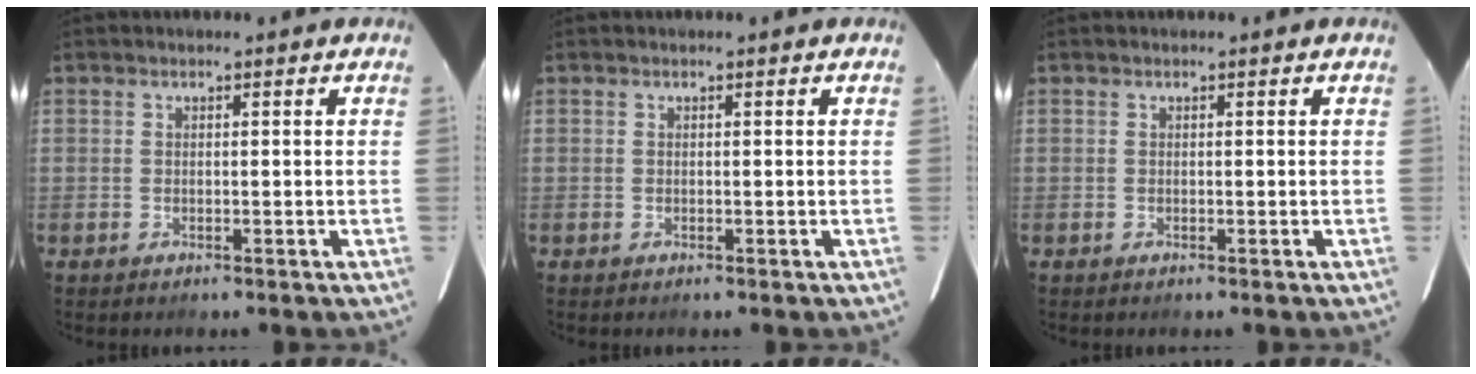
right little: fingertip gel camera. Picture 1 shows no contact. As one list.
[{"total": 0.0}, {"total": 0.0}]